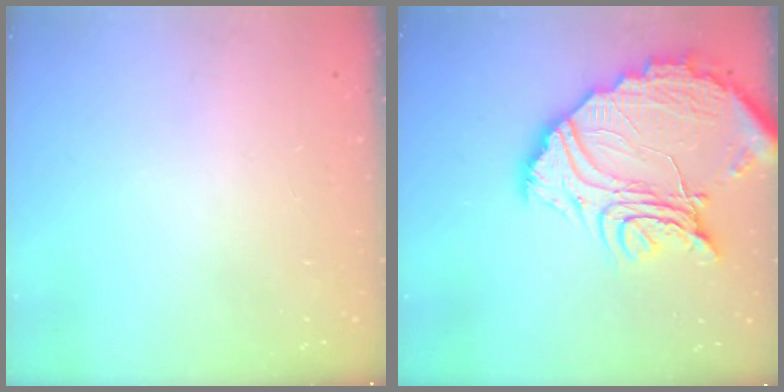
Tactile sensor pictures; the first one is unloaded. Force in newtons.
{"total": 22.2, "press": 22.0, "slide": 2.2}